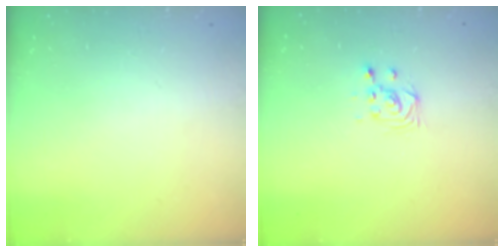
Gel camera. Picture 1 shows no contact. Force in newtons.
{"total": 3.7, "press": 3.7, "slide": 0.3}